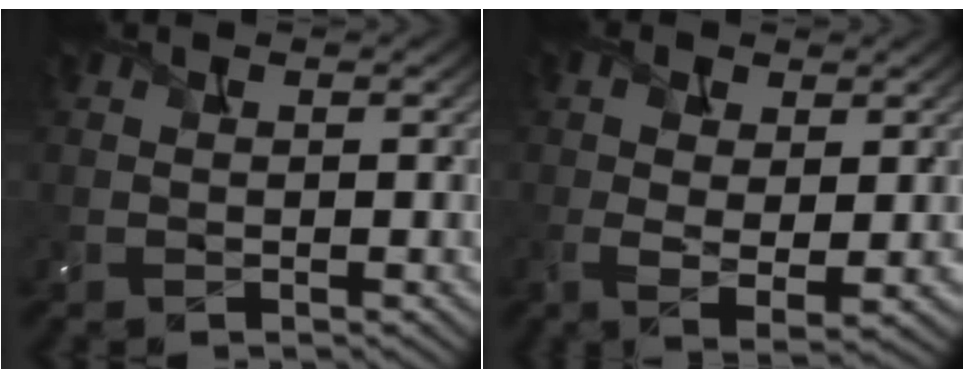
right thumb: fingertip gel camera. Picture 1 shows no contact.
{"total": 4.7, "force": [0.9, 2.2, 4.1], "torque": [-0.094, -0.004, 0.015]}